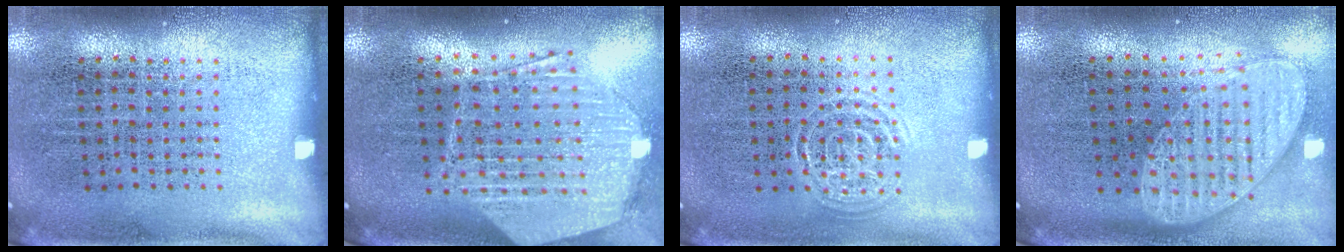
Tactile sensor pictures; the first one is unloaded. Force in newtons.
{"total": 2.2, "press": 1.9, "slide": 1.1}
{"total": 1.6, "press": 1.5, "slide": 0.2}
{"total": 1.9, "press": 1.5, "slide": 1.1}